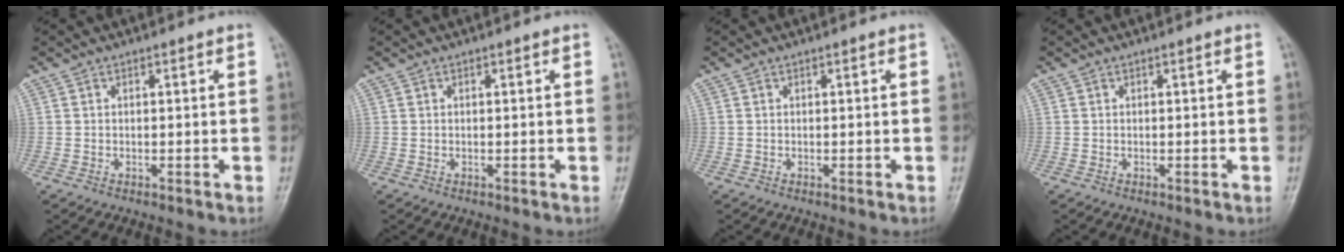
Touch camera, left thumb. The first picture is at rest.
{"total": 0.0}
{"total": 0.0}
{"total": 0.0}